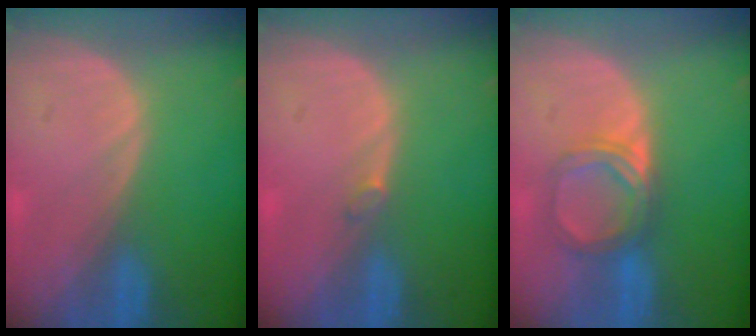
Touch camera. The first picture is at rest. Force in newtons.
{"total": 0.8, "press": 0.8, "slide": 0.2}
{"total": 5.3, "press": 4.9, "slide": 1.9}